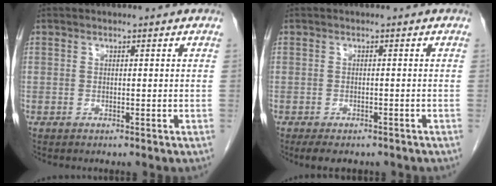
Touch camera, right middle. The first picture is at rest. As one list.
[{"total": 5.9, "force": [-4.6, 2.5, 2.7], "torque": [-0.032, -0.005, -0.058]}]